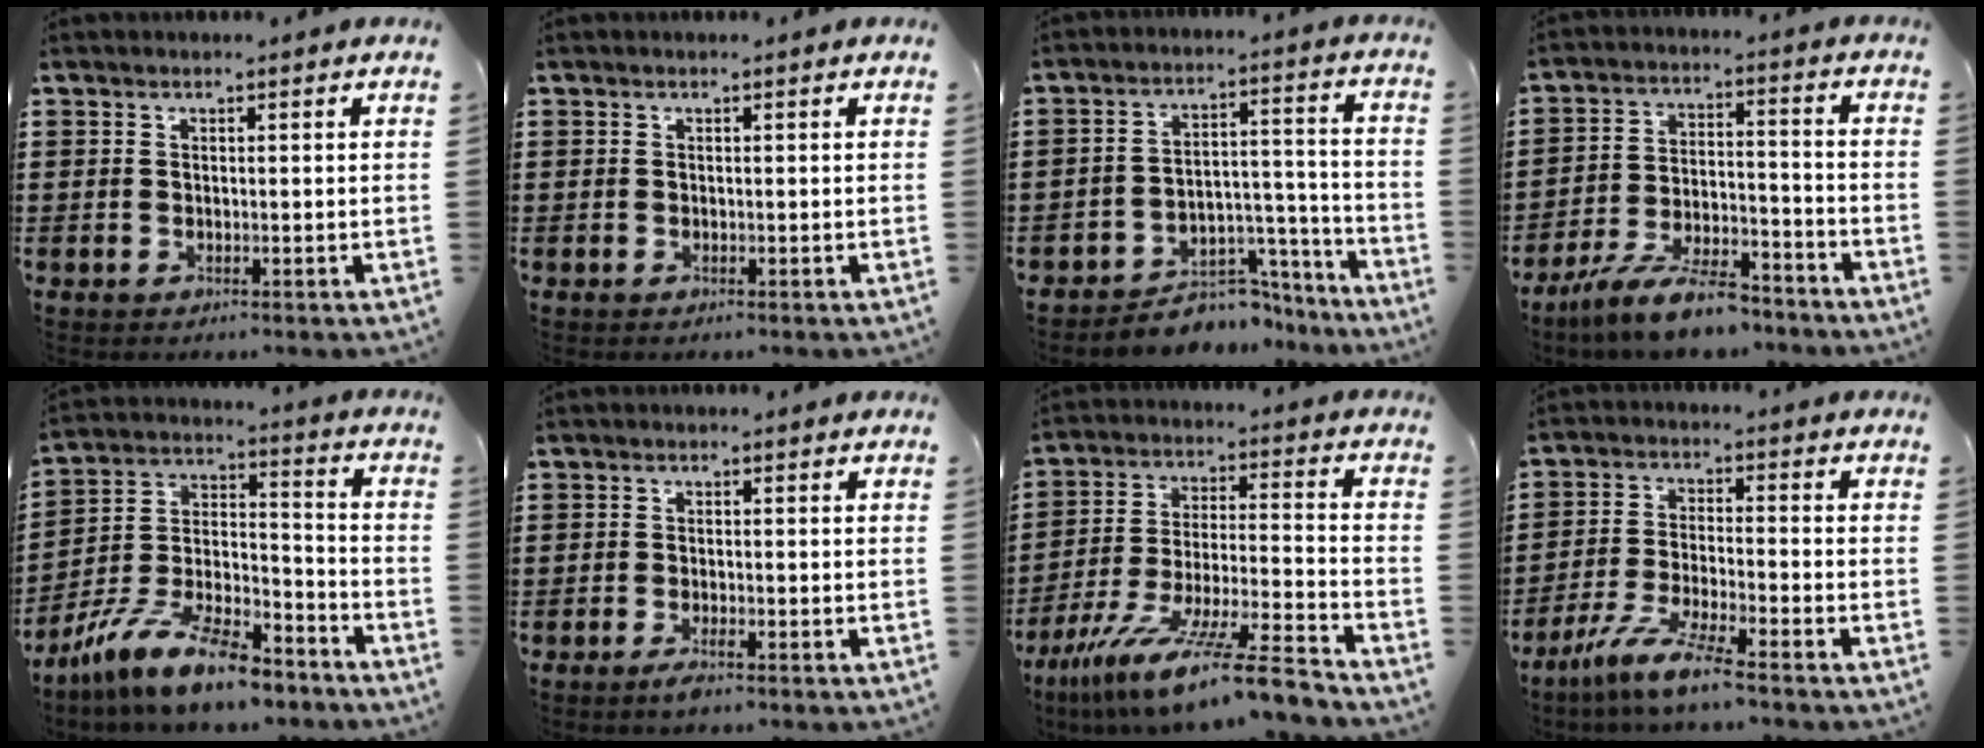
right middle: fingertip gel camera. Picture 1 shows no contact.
{"total": 0.0}
{"total": 6.8, "force": [-6.2, 2.4, 1.5], "torque": [-0.019, 0.027, -0.118]}
{"total": 10.4, "force": [-8.7, 2.0, 5.3], "torque": [-0.103, 0.021, -0.168]}
{"total": 13.1, "force": [-10.8, 2.3, 7.1], "torque": [-0.140, 0.028, -0.209]}
{"total": 1.7, "force": [-1.1, 0.2, 1.3], "torque": [-0.028, -0.006, -0.021]}
{"total": 13.8, "force": [-11.2, 0.3, 7.9], "torque": [-0.135, 0.019, -0.208]}
{"total": 7.6, "force": [-6.4, -0.3, 4.1], "torque": [-0.089, -0.015, -0.127]}